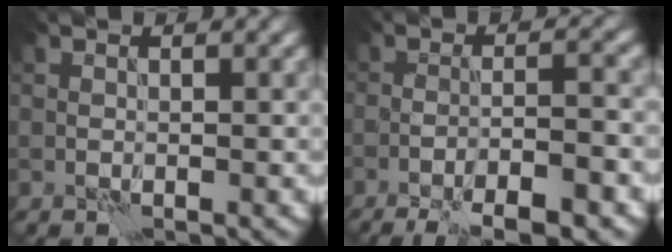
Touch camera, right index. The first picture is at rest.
{"total": 8.0, "force": [-5.0, 1.7, 6.0], "torque": [-0.083, 0.003, -0.076]}